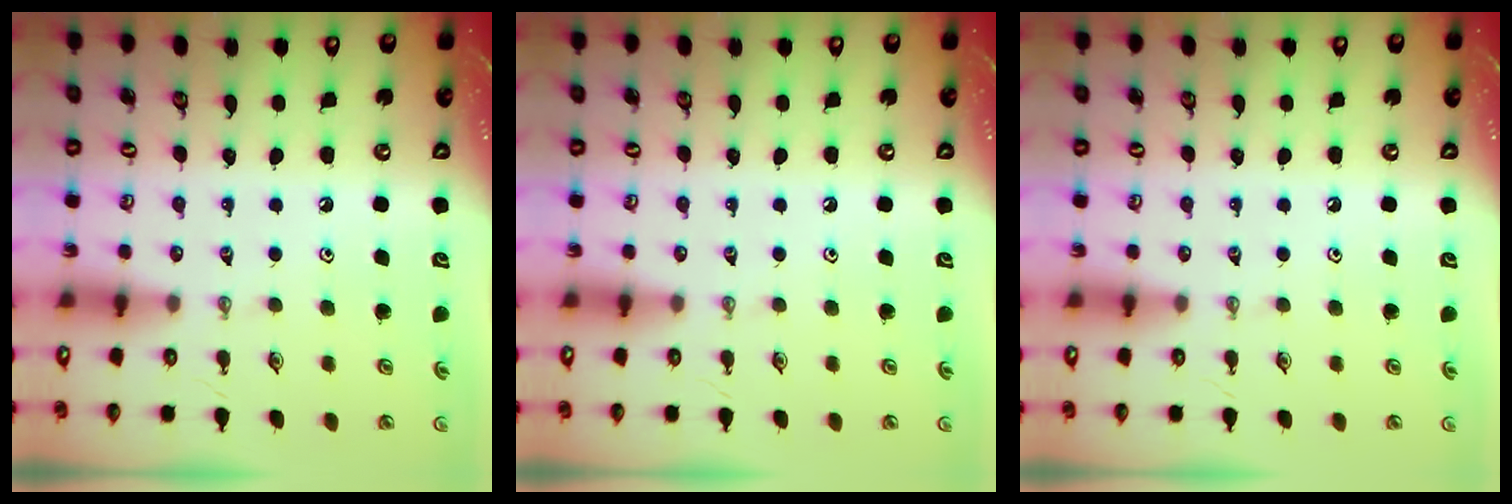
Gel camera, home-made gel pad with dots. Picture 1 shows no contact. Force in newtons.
{"total": 0.0}
{"total": 0.0}